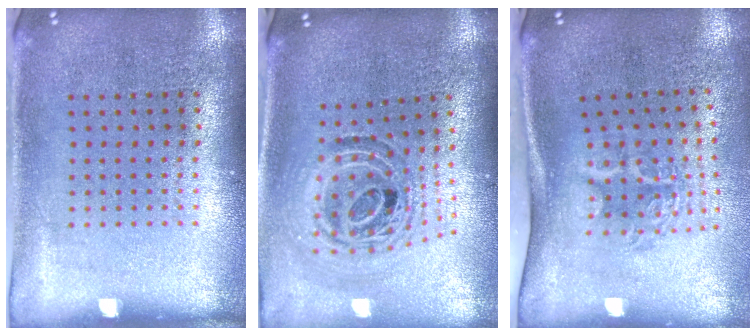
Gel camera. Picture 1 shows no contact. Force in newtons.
{"total": 1.2, "press": 1.1, "slide": 0.5}
{"total": 1.9, "press": 1.3, "slide": 1.4}